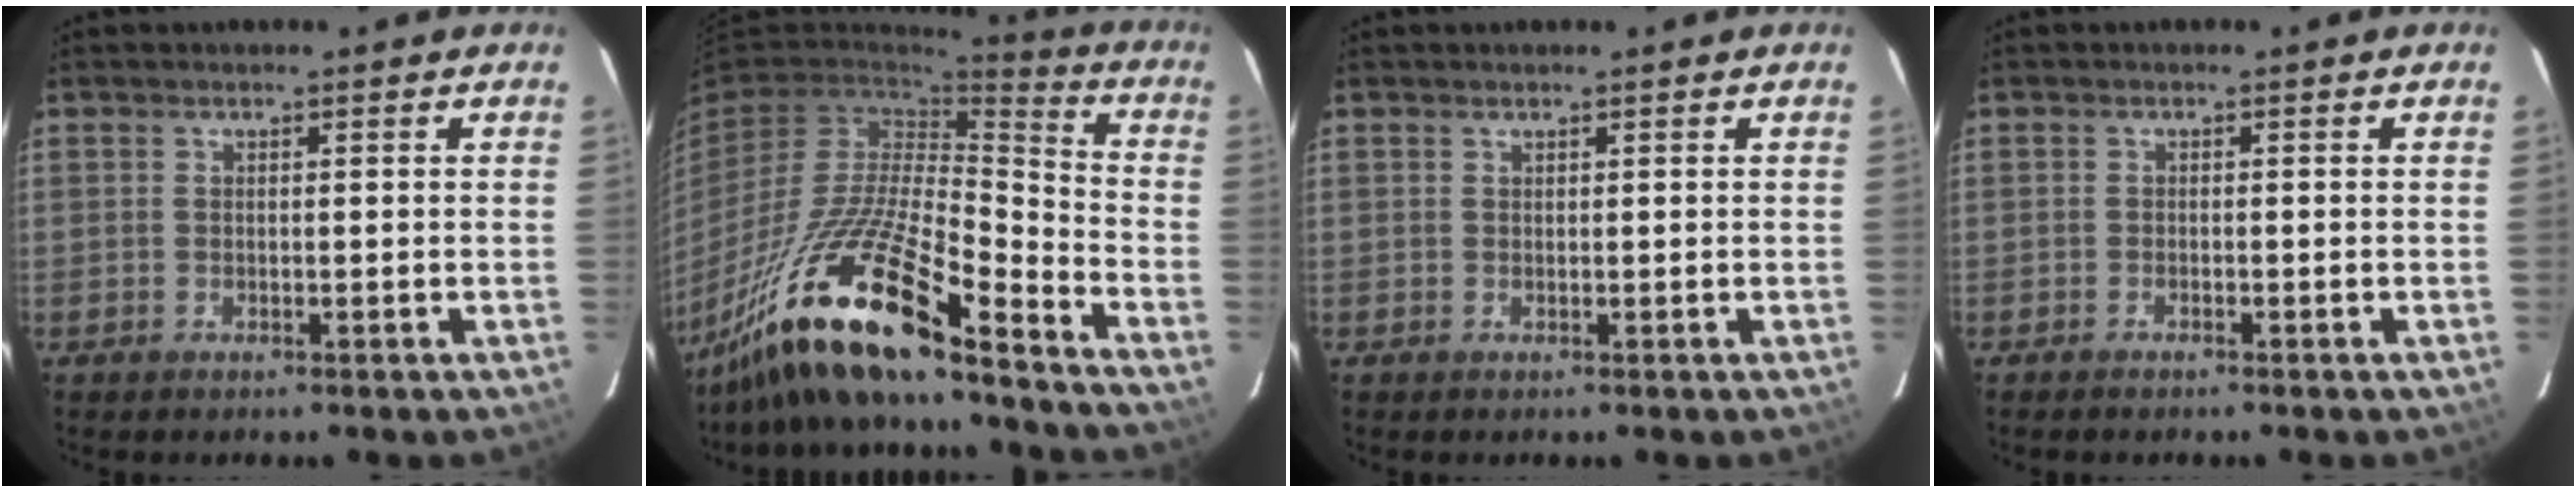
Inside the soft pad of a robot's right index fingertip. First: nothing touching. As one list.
[{"total": 20.2, "force": [-15.1, 3.0, 13.1], "torque": [-0.263, -0.023, -0.289]}, {"total": 0.7, "force": [0.3, -0.4, -0.5], "torque": [0.007, -0.001, 0.006]}, {"total": 0.8, "force": [-0.8, 0.1, 0.1], "torque": [-0.006, -0.002, -0.016]}]